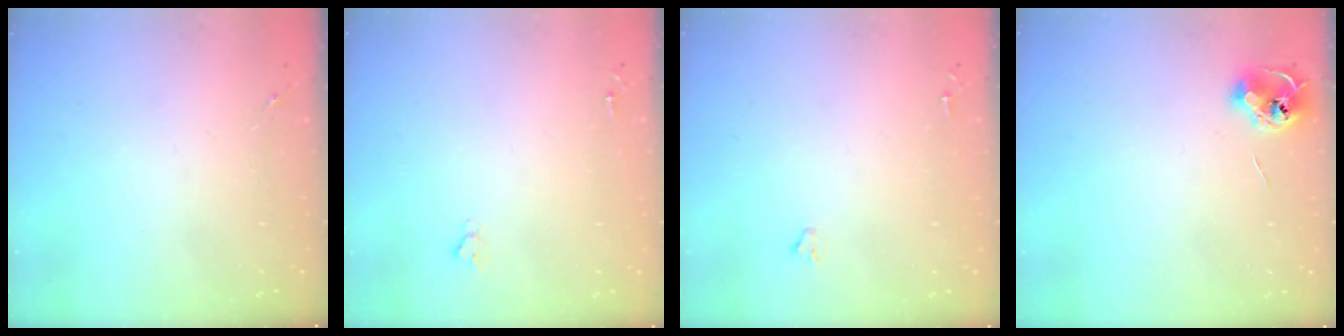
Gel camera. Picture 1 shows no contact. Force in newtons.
{"total": 1.9, "press": 1.9, "slide": 0.2}
{"total": 0.9, "press": 0.9, "slide": 0.1}
{"total": 7.4, "press": 7.4, "slide": 0.7}